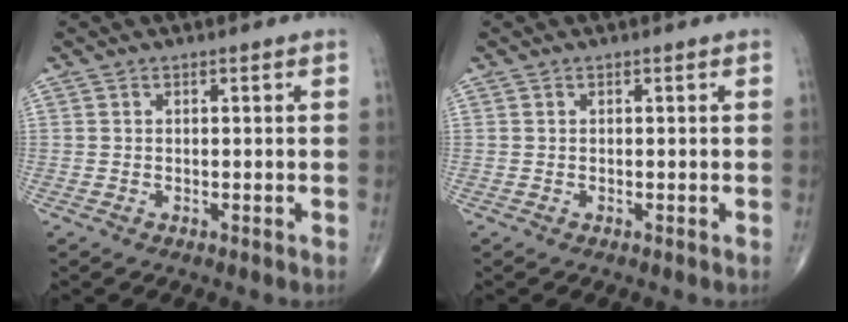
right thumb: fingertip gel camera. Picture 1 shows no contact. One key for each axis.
{"total": 0.0}